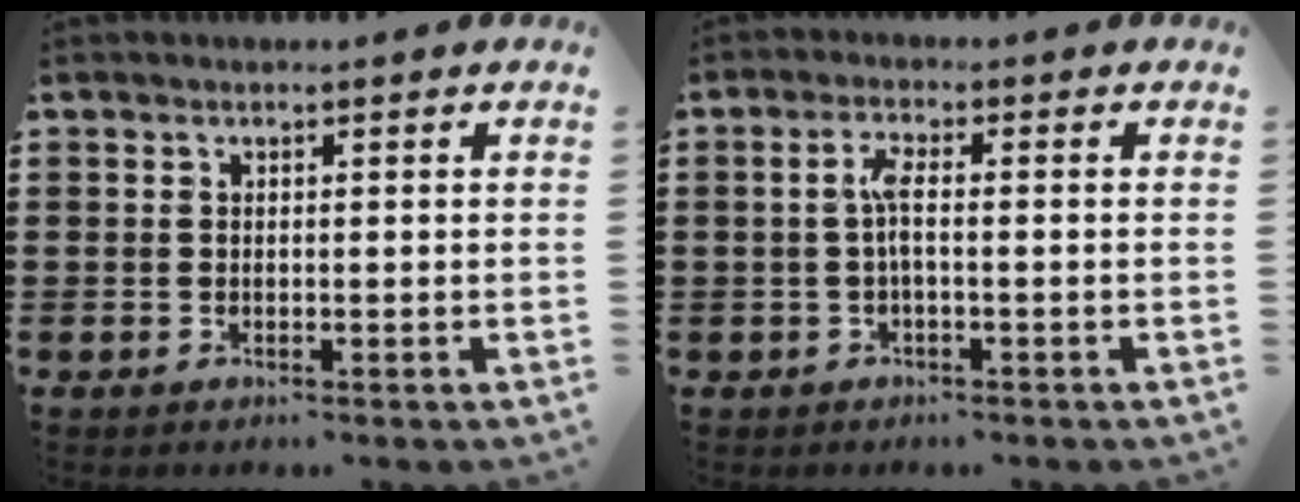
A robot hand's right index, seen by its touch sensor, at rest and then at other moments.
{"total": 3.2, "force": [-0.4, 0.4, 3.1], "torque": [-0.066, 0.000, -0.013]}